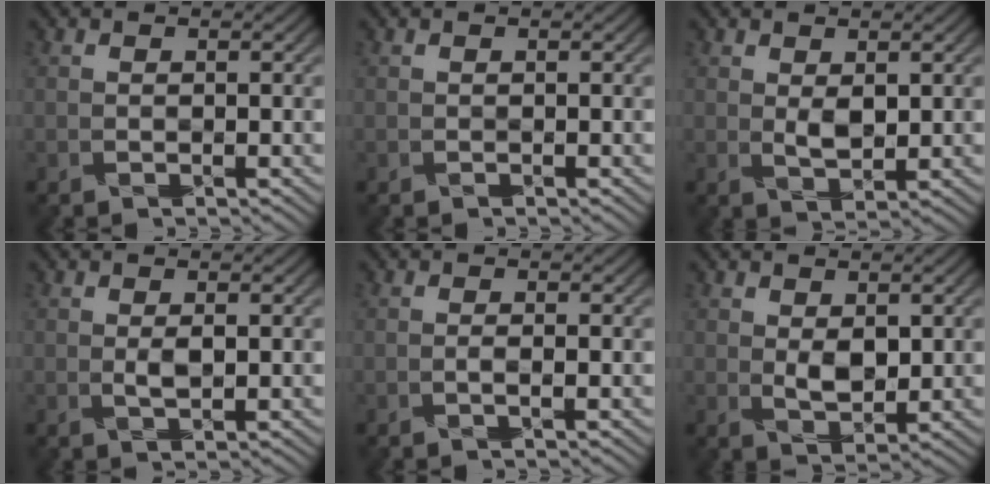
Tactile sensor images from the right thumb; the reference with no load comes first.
{"total": 0.0}
{"total": 2.2, "force": [0.9, 1.1, 1.7], "torque": [-0.040, -0.007, 0.024]}
{"total": 1.3, "force": [0.4, 0.4, 1.2], "torque": [-0.025, -0.001, 0.010]}
{"total": 0.7, "force": [-0.2, 0.1, 0.7], "torque": [-0.014, 0.001, -0.007]}
{"total": 3.0, "force": [0.9, 1.7, 2.2], "torque": [-0.049, -0.007, 0.026]}